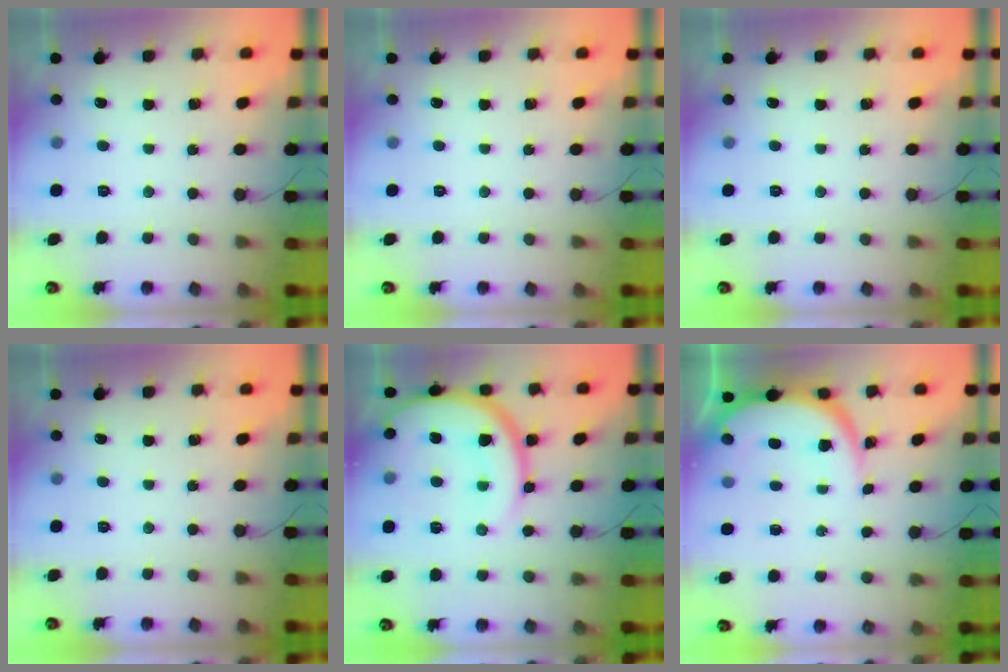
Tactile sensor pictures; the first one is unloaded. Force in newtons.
{"total": 0.0}
{"total": 0.0}
{"total": 0.0}
{"total": 18.7, "press": 18.6, "slide": 2.1}
{"total": 7.3, "press": 7.3, "slide": 0.7}